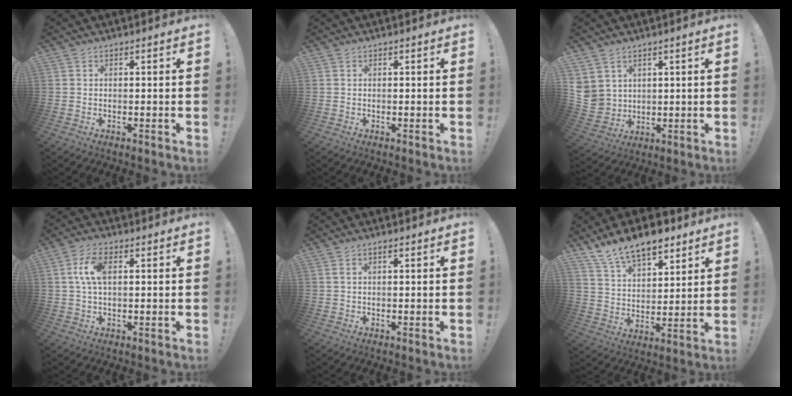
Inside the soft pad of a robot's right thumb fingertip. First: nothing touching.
{"total": 0.0}
{"total": 6.0, "force": [3.2, 5.0, 1.0], "torque": [-0.023, -0.022, 0.070]}
{"total": 7.1, "force": [1.5, 3.5, 6.0], "torque": [-0.129, 0.004, 0.023]}
{"total": 1.4, "force": [0.5, 0.1, 1.3], "torque": [-0.026, 0.000, 0.007]}
{"total": 13.3, "force": [10.1, 6.1, 6.2], "torque": [-0.117, -0.061, 0.187]}